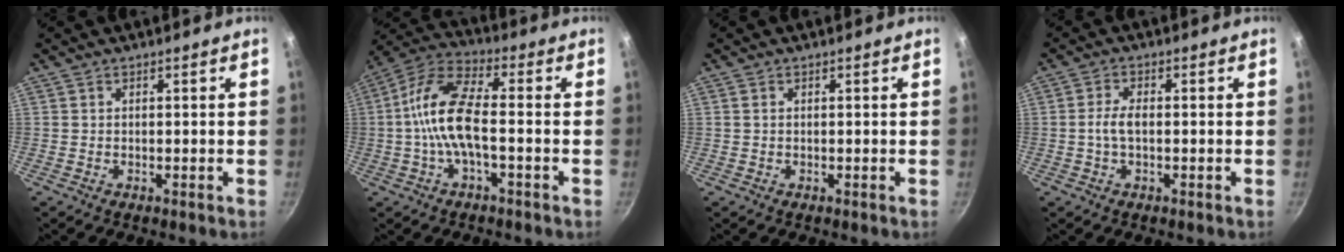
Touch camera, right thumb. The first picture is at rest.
{"total": 11.8, "force": [-1.7, 4.6, 10.7], "torque": [-0.217, 0.037, -0.051]}
{"total": 0.7, "force": [0.2, 0.5, 0.5], "torque": [-0.010, 0.001, 0.002]}
{"total": 3.5, "force": [-0.3, 1.6, 3.1], "torque": [-0.065, 0.011, -0.010]}